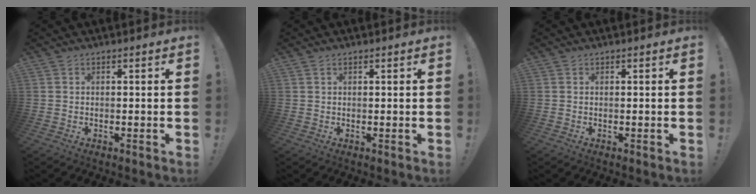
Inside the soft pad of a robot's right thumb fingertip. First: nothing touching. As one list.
[{"total": 0.6, "force": [0.4, 0.2, 0.4], "torque": [-0.008, 0.000, 0.008]}, {"total": 0.0}]